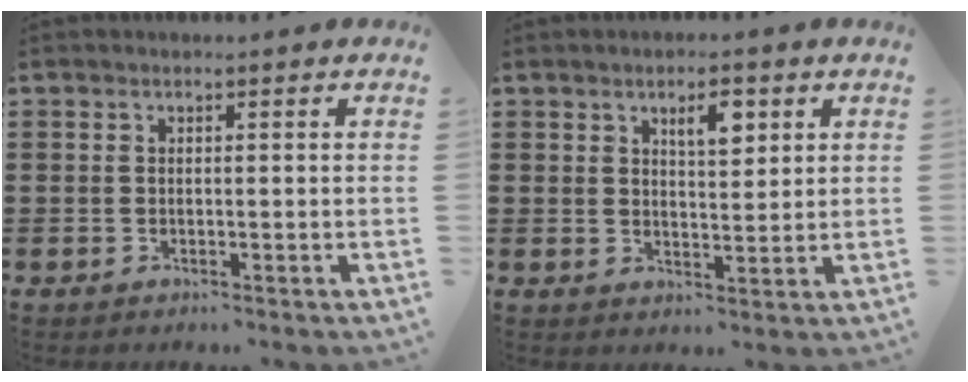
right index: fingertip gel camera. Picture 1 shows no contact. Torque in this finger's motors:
{"motor_torque": [0.05, -0.03, 0.31, 0.07]}